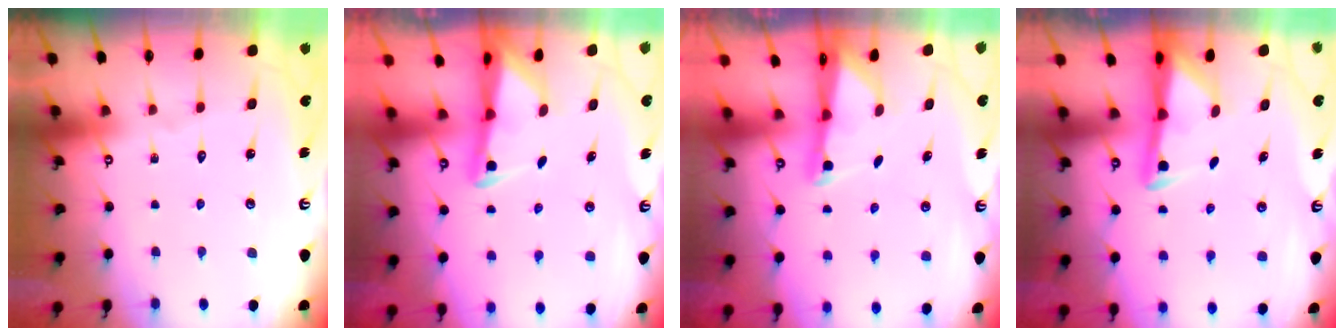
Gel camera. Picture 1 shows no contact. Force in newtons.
{"total": 2.4, "press": 2.3, "slide": 0.4}
{"total": 1.8, "press": 1.8, "slide": 0.4}
{"total": 3.0, "press": 2.9, "slide": 0.6}